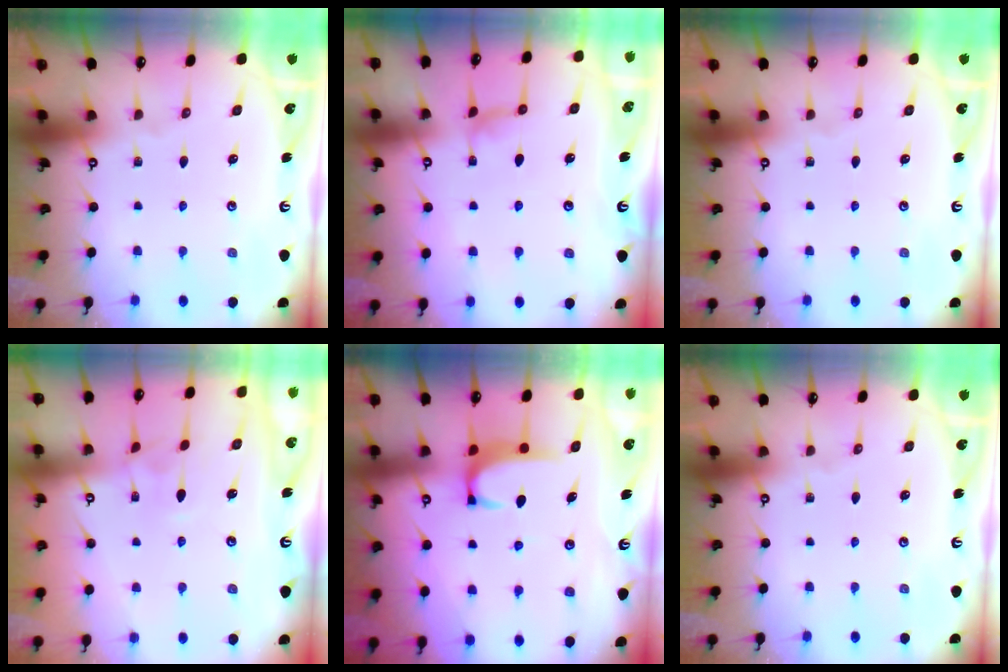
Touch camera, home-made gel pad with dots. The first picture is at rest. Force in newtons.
{"total": 1.3, "press": 1.1, "slide": 0.7}
{"total": 0.0}
{"total": 2.6, "press": 2.5, "slide": 0.7}
{"total": 2.5, "press": 2.4, "slide": 0.6}
{"total": 0.0}